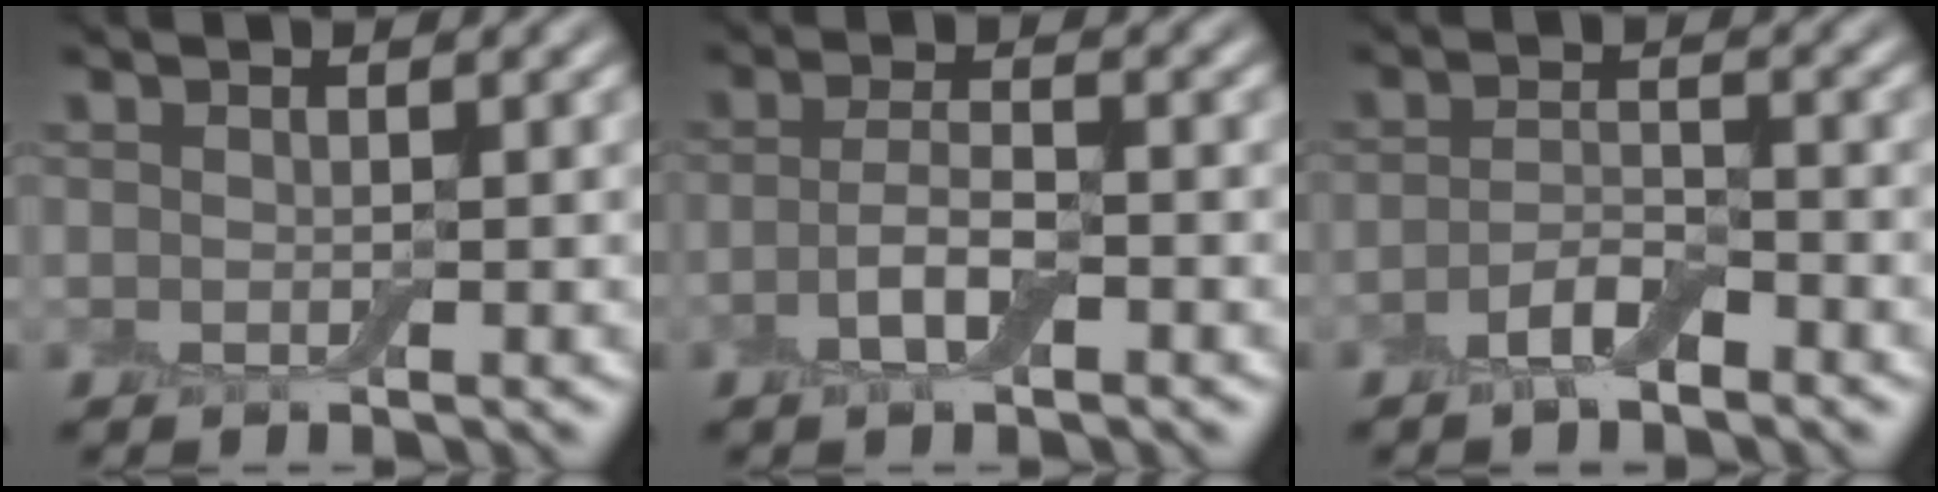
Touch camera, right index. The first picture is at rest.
{"total": 3.0, "force": [-1.1, 1.0, 2.6], "torque": [-0.058, 0.001, -0.027]}
{"total": 2.7, "force": [-1.6, 0.9, 1.8], "torque": [-0.039, 0.006, -0.035]}